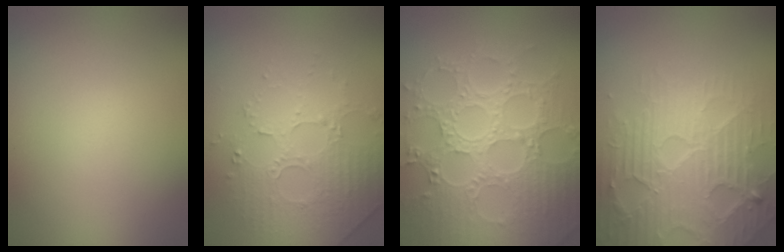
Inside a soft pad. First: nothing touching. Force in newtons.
{"total": 5.1, "press": 3.5, "slide": 3.7}
{"total": 8.8, "press": 6.4, "slide": 5.9}
{"total": 7.0, "press": 6.9, "slide": 1.4}